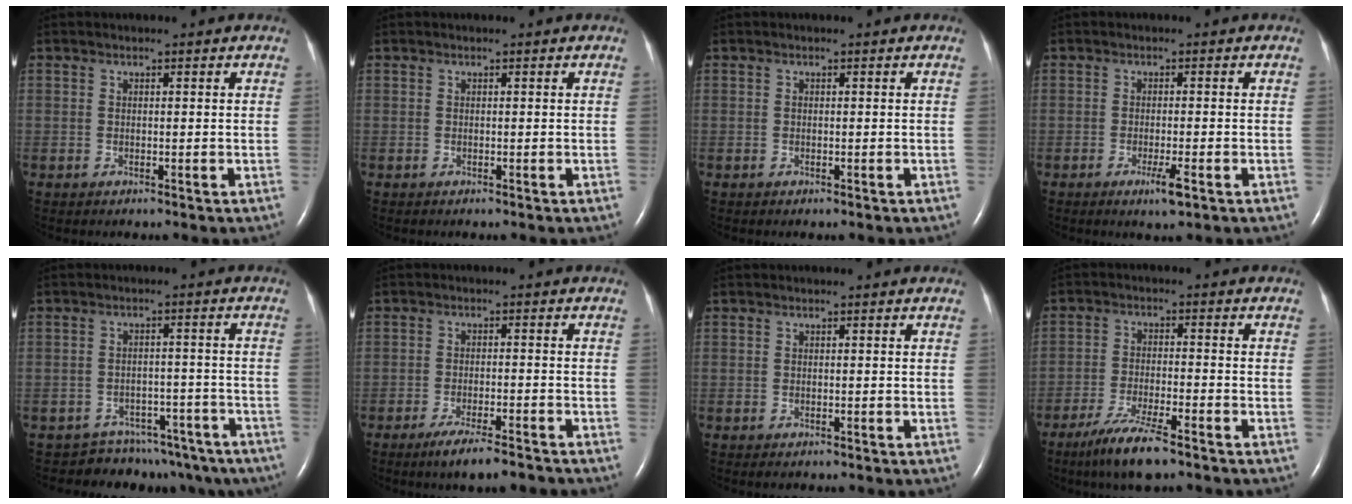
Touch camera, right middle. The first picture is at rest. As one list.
[{"total": 0.0}, {"total": 0.0}, {"total": 2.9, "force": [-1.5, 0.1, 2.4], "torque": [-0.045, -0.007, -0.024]}, {"total": 12.4, "force": [-10.8, 5.9, 1.2], "torque": [-0.005, 0.035, -0.118]}, {"total": 7.1, "force": [-5.6, 0.8, 4.3], "torque": [-0.073, -0.014, -0.086]}, {"total": 0.0}, {"total": 7.8, "force": [-5.6, 0.8, 5.3], "torque": [-0.112, -0.020, -0.102]}]